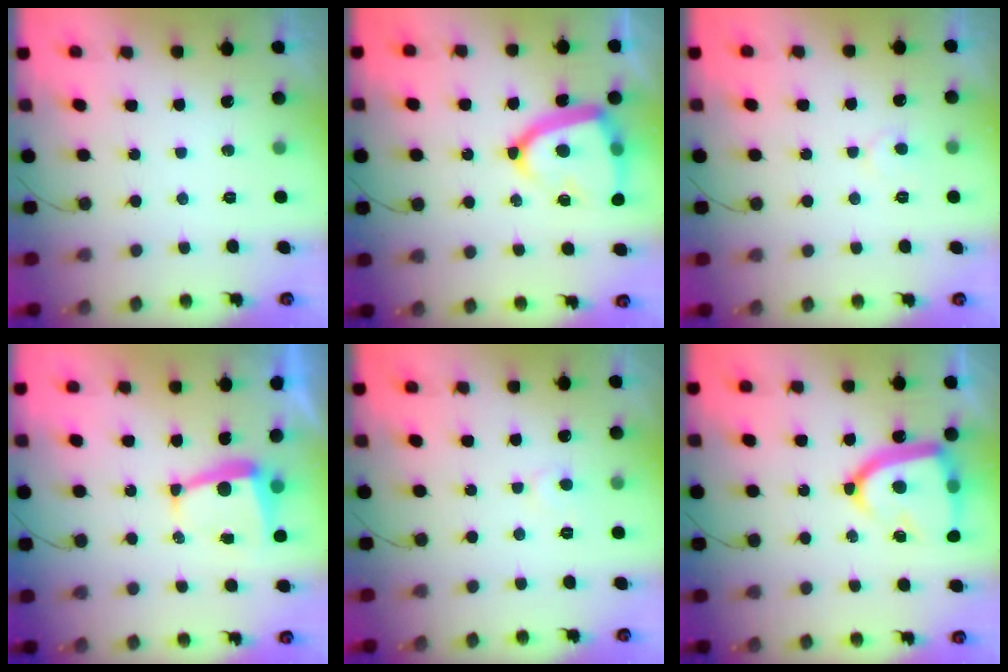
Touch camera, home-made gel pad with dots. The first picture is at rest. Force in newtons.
{"total": 16.9, "press": 16.8, "slide": 1.5}
{"total": 4.7, "press": 4.7, "slide": 0.4}
{"total": 5.6, "press": 5.6, "slide": 0.5}
{"total": 4.6, "press": 4.6, "slide": 0.5}
{"total": 18.1, "press": 18.0, "slide": 1.8}